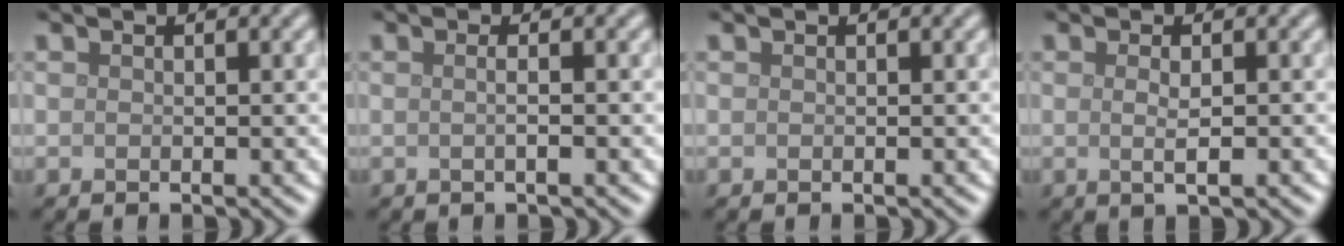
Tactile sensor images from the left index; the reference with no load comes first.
{"total": 1.9, "force": [0.3, 0.8, 1.7], "torque": [-0.006, -0.001, -0.016]}
{"total": 0.0}
{"total": 1.8, "force": [0.0, 0.4, 1.7], "torque": [-0.029, -0.001, -0.001]}